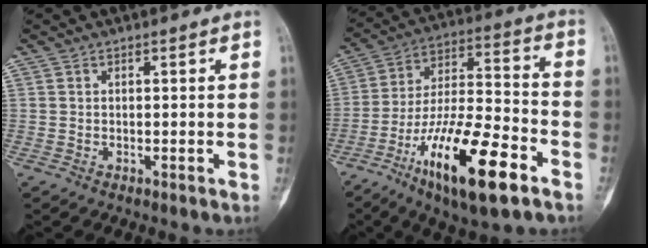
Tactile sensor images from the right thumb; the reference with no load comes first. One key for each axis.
{"total": 21.1, "fx": -10.8, "fy": 5.9, "fz": 17.1, "tx": -0.322, "ty": 0.052, "tz": -0.184}